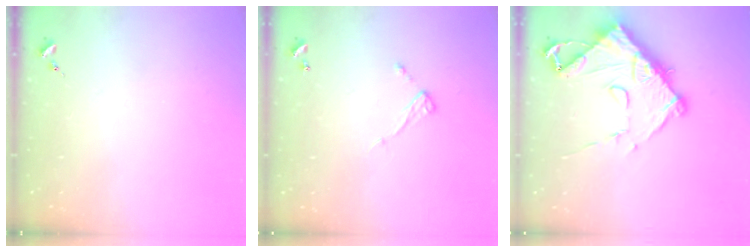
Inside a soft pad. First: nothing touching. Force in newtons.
{"total": 6.2, "press": 6.2, "slide": 0.4}
{"total": 12.0, "press": 11.9, "slide": 1.1}